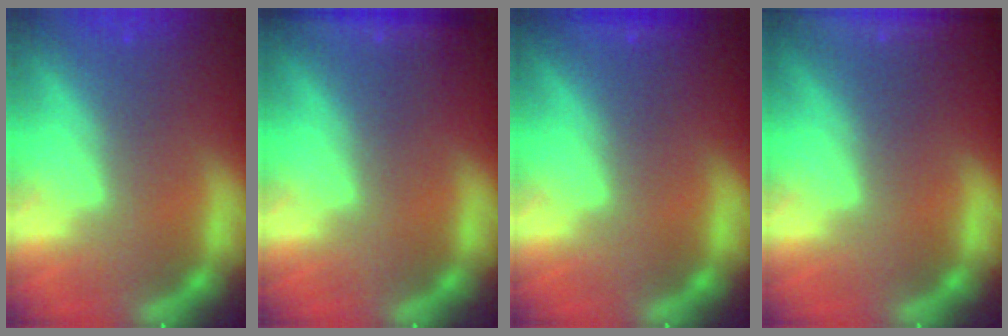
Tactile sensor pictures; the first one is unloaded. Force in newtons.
{"total": 2.4}
{"total": 0.9}
{"total": 7.5}